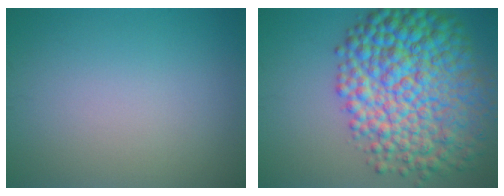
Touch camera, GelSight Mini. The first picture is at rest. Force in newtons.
{"total": 12.7, "press": 12.7, "slide": 0.2}